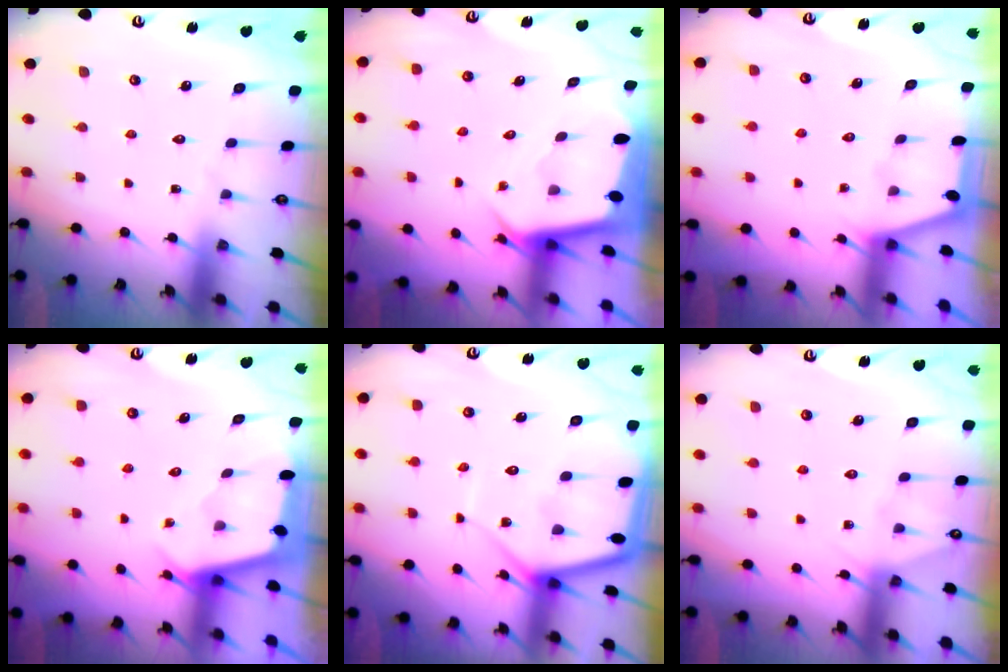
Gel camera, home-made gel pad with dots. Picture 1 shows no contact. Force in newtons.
{"total": 3.4, "press": 3.4, "slide": 0.3}
{"total": 1.1, "press": 1.1, "slide": 0.3}
{"total": 2.4, "press": 2.4, "slide": 0.3}
{"total": 8.0, "press": 8.0, "slide": 0.7}
{"total": 4.8, "press": 4.8, "slide": 0.7}